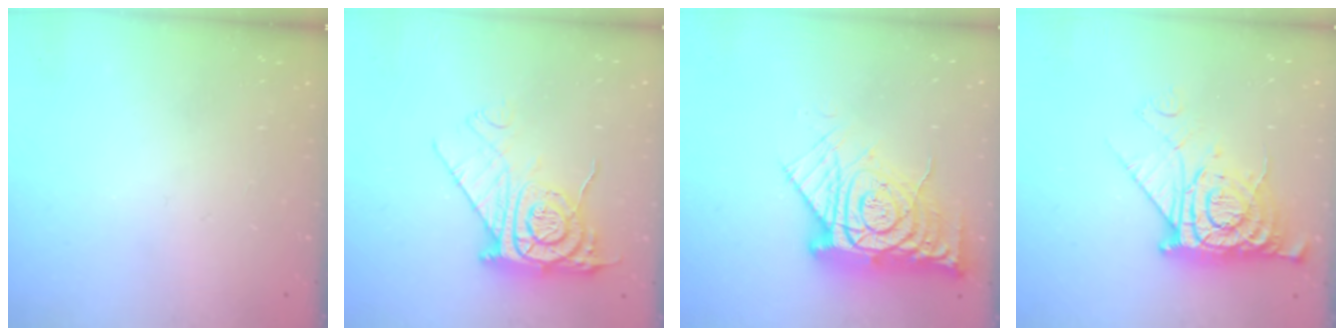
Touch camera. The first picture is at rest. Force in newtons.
{"total": 12.3, "press": 12.3, "slide": 1.2}
{"total": 17.3, "press": 17.2, "slide": 1.7}
{"total": 11.7, "press": 11.6, "slide": 1.4}